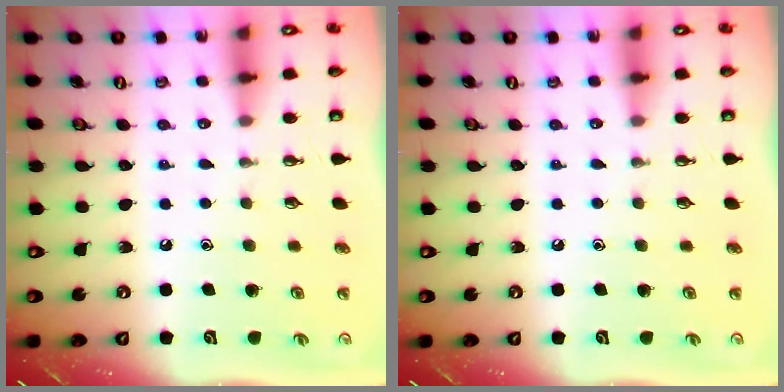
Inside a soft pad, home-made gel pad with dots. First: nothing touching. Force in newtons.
{"total": 0.0}